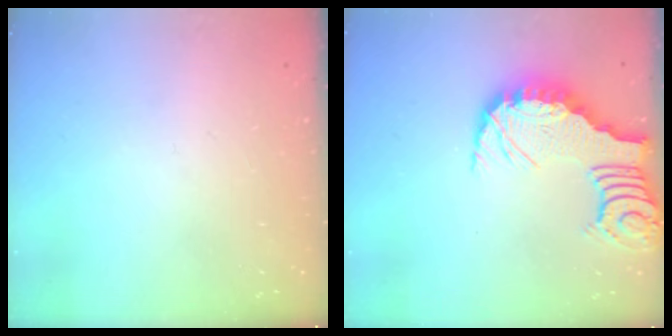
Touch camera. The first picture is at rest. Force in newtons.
{"total": 7.1, "press": 7.0, "slide": 0.8}